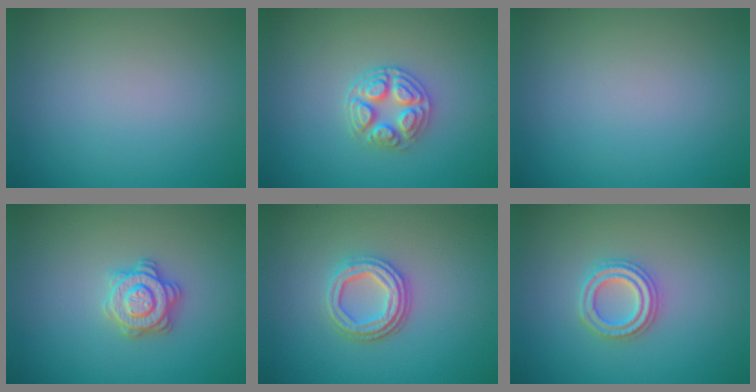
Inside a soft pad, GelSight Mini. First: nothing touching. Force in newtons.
{"total": 3.5, "press": 3.3, "slide": 1.3}
{"total": 0.0}
{"total": 2.8, "press": 2.8, "slide": 0.2}
{"total": 3.6, "press": 3.0, "slide": 2.1}
{"total": 3.2, "press": 3.1, "slide": 0.7}